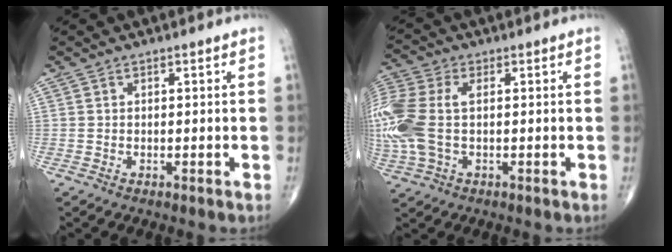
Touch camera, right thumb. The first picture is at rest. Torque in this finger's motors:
{"motor_torque": [0.41, 0.38, 1.53, 0.14, 0.15]}